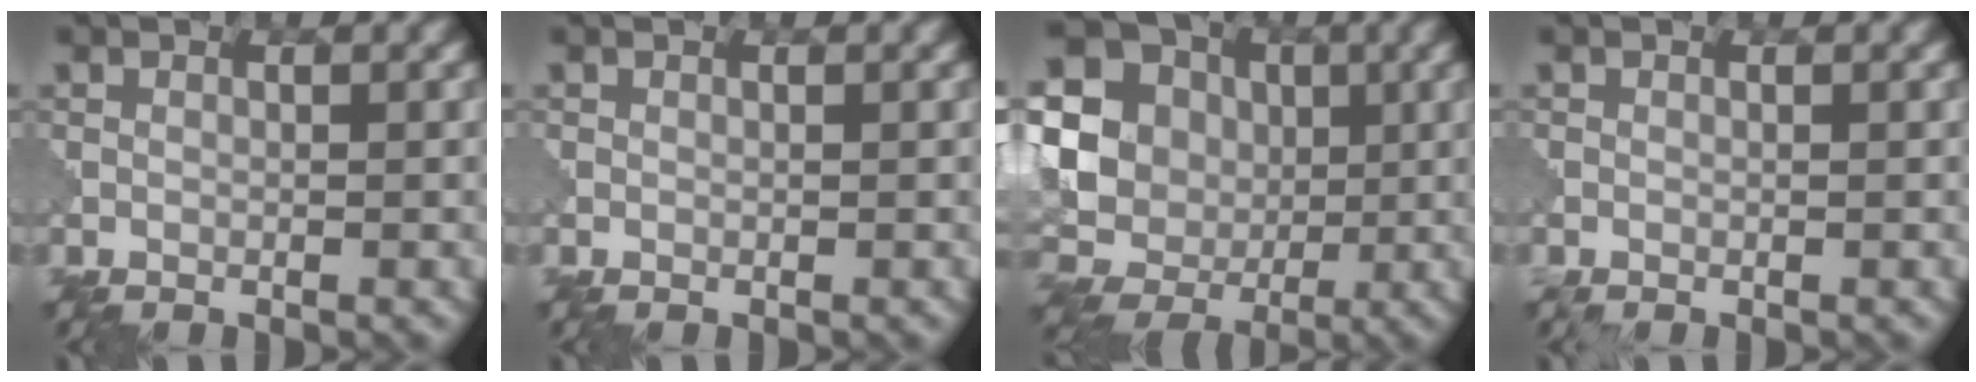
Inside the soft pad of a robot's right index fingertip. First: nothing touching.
{"total": 0.0}
{"total": 18.9, "force": [2.2, 17.7, 6.0], "torque": [-0.181, -0.001, 0.021]}
{"total": 0.8, "force": [0.0, 0.5, 0.6], "torque": [0.007, 0.009, -0.009]}